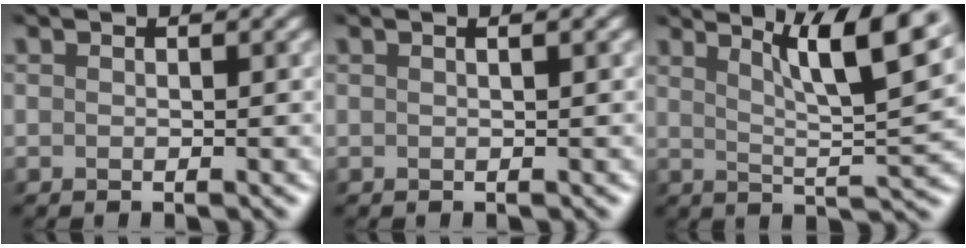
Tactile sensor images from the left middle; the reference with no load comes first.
{"total": 2.5, "force": [1.1, 1.2, 1.9], "torque": [-0.002, 0.006, -0.010]}
{"total": 10.5, "force": [5.3, 2.4, 8.7], "torque": [-0.099, 0.017, 0.075]}